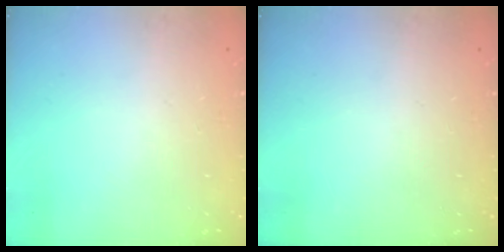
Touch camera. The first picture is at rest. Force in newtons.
{"total": 0.0}